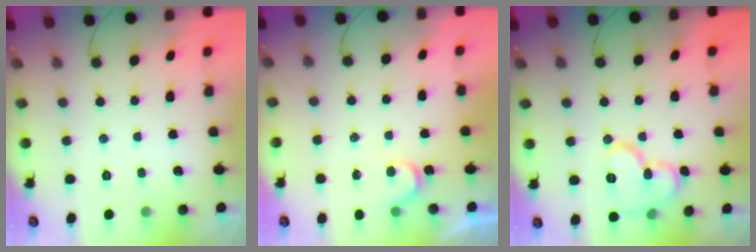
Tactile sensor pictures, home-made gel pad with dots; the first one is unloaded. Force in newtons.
{"total": 3.5, "press": 3.5, "slide": 0.3}
{"total": 12.0, "press": 11.9, "slide": 0.9}